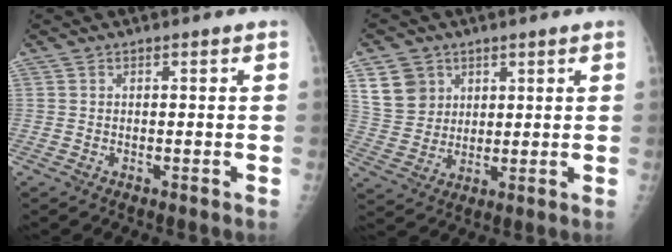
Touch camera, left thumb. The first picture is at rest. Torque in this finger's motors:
{"motor_torque": [0.77, 0.00, 0.00, -0.02, 0.03]}